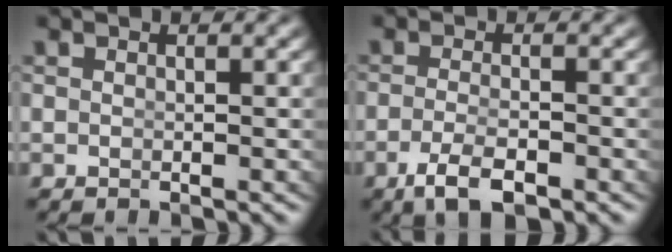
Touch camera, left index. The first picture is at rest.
{"total": 4.0, "force": [-2.9, 1.0, 2.6], "torque": [-0.055, -0.021, -0.037]}